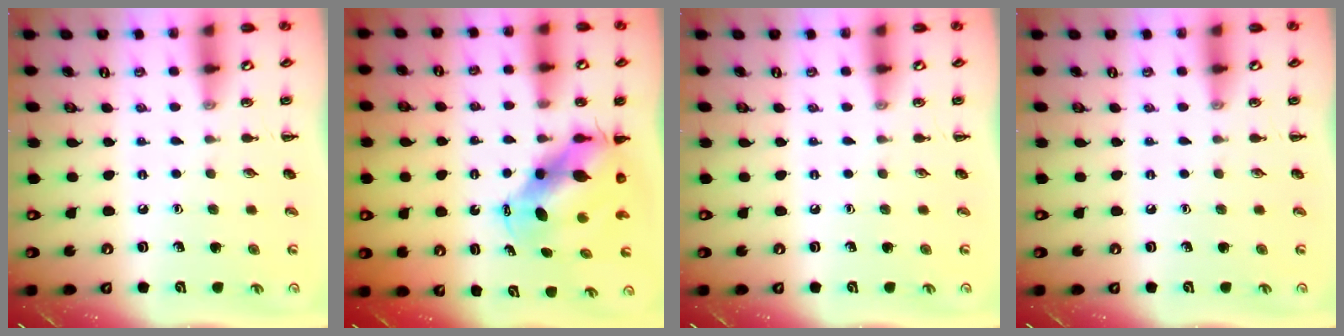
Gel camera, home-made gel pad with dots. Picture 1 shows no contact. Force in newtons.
{"total": 7.2, "press": 7.0, "slide": 1.6}
{"total": 0.0}
{"total": 0.0}